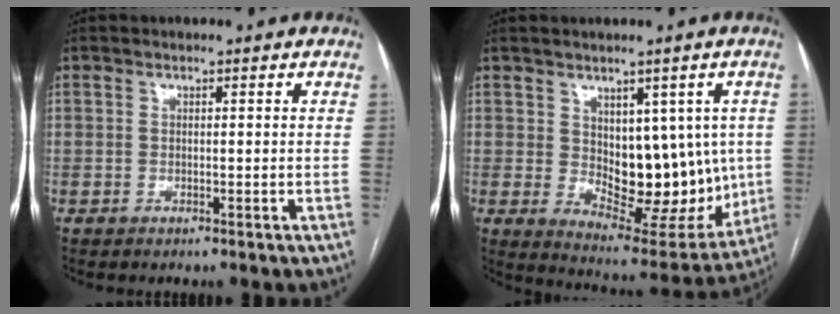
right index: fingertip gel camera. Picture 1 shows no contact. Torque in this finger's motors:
{"motor_torque": [0.21, 0.16, 0.11, 0.02]}